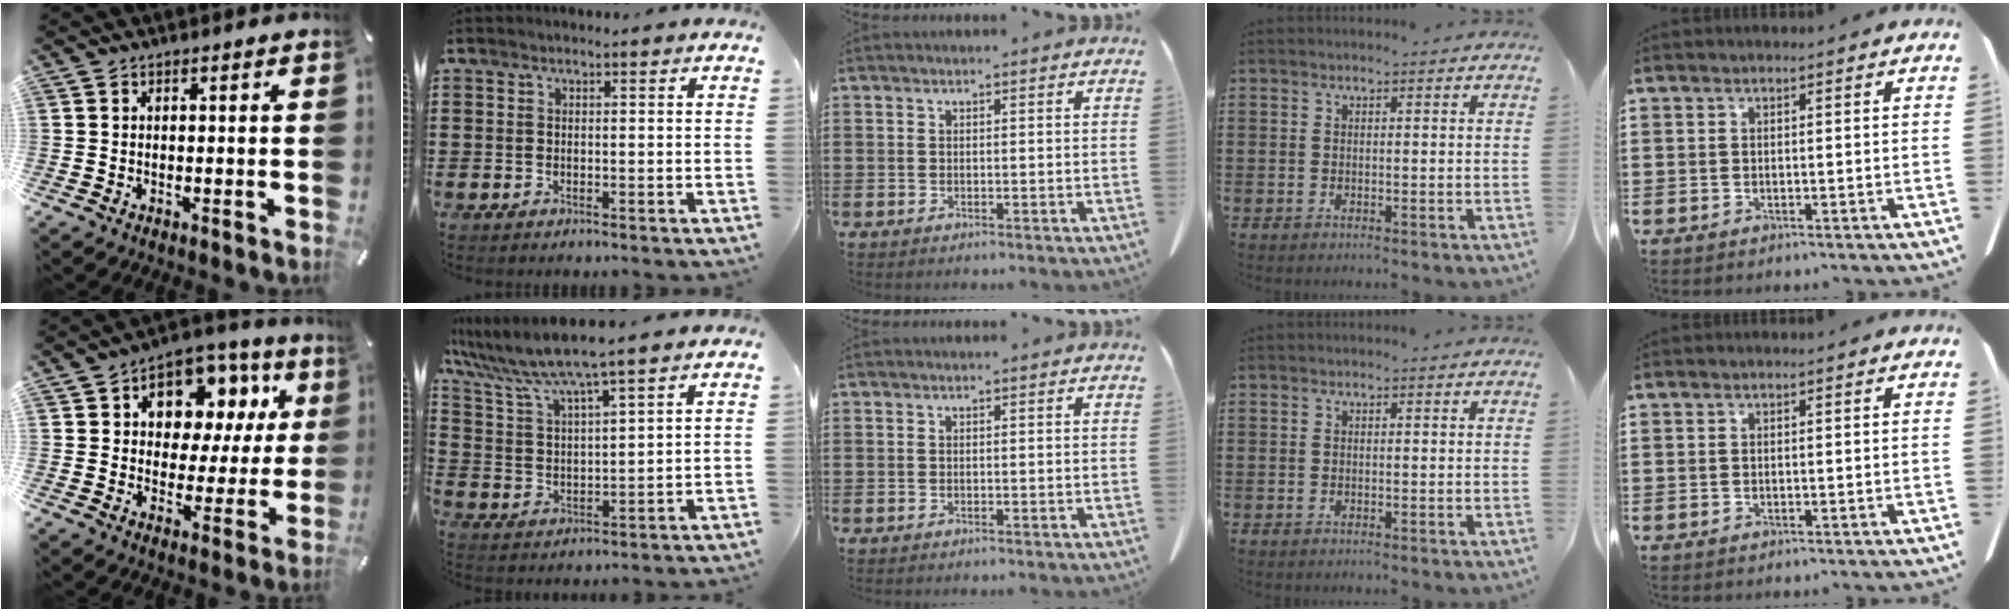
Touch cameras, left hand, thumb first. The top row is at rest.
{"thumb": {"total": 11.5, "force": [4.6, 8.7, 5.8], "torque": [-0.088, -0.032, 0.083]}, "index": {"total": 7.1, "force": [6.2, -0.5, 3.6], "torque": [-0.095, -0.038, 0.102]}}